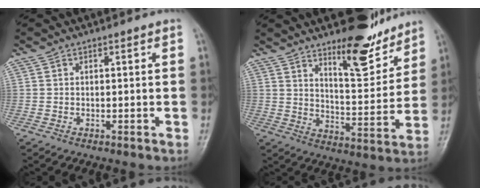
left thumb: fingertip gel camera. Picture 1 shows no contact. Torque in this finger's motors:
{"motor_torque": [0.15, -0.15, -0.16, -0.40, 0.13]}